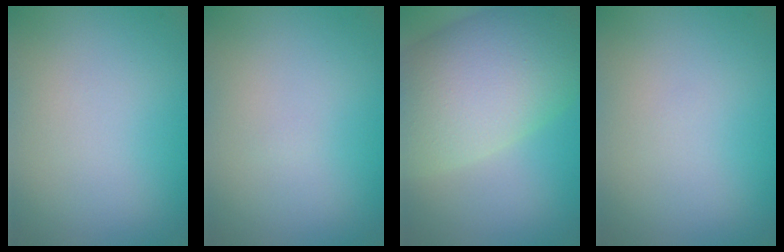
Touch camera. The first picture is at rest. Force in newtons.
{"total": 0.0}
{"total": 11.7, "press": 11.7, "slide": 0.4}
{"total": 0.0}